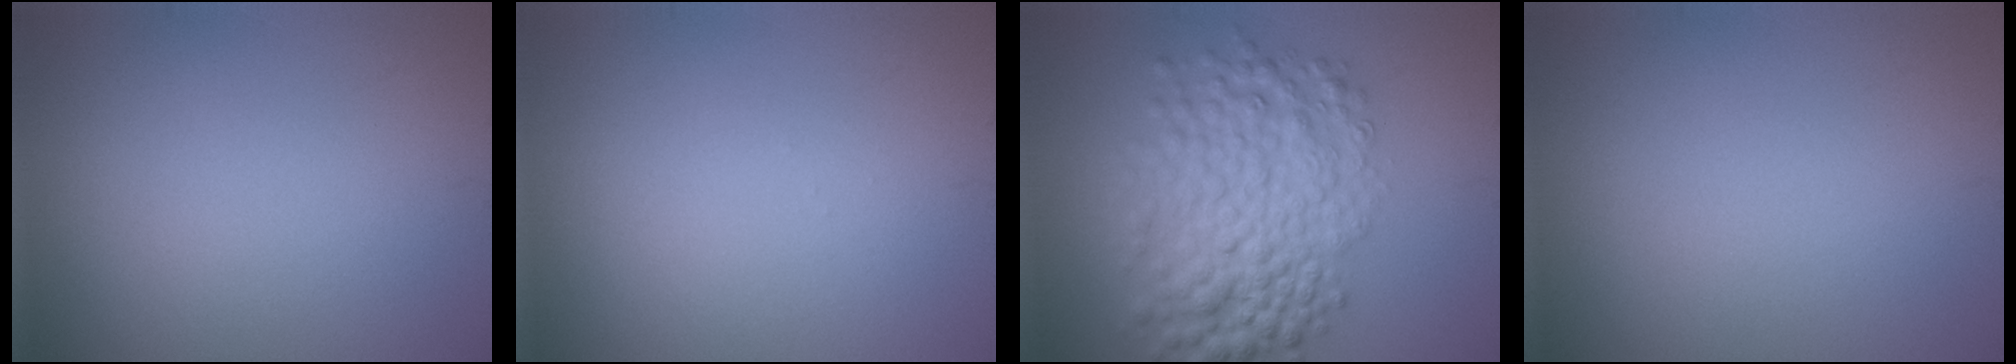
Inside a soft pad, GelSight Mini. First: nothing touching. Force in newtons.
{"total": 0.0}
{"total": 6.8, "press": 6.8, "slide": 0.2}
{"total": 0.0}